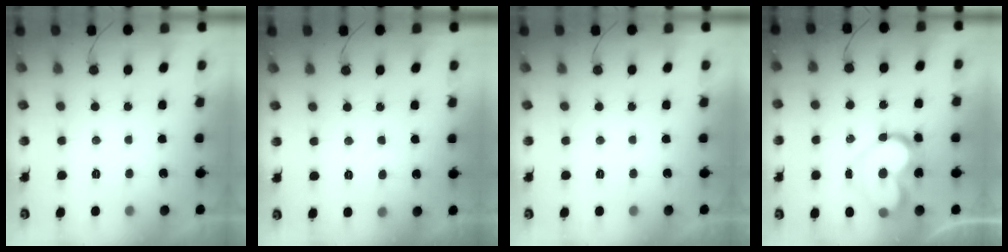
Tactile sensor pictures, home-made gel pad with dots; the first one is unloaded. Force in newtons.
{"total": 4.1, "press": 4.1, "slide": 0.4}
{"total": 0.0}
{"total": 14.8, "press": 14.7, "slide": 1.3}